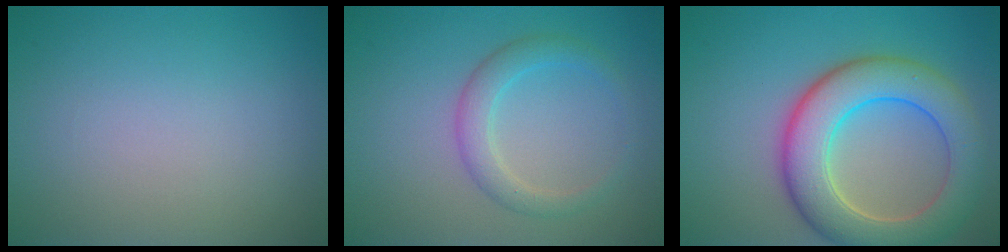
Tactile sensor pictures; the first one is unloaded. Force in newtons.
{"total": 2.6, "press": 2.6, "slide": 0.1}
{"total": 8.4, "press": 8.3, "slide": 0.5}